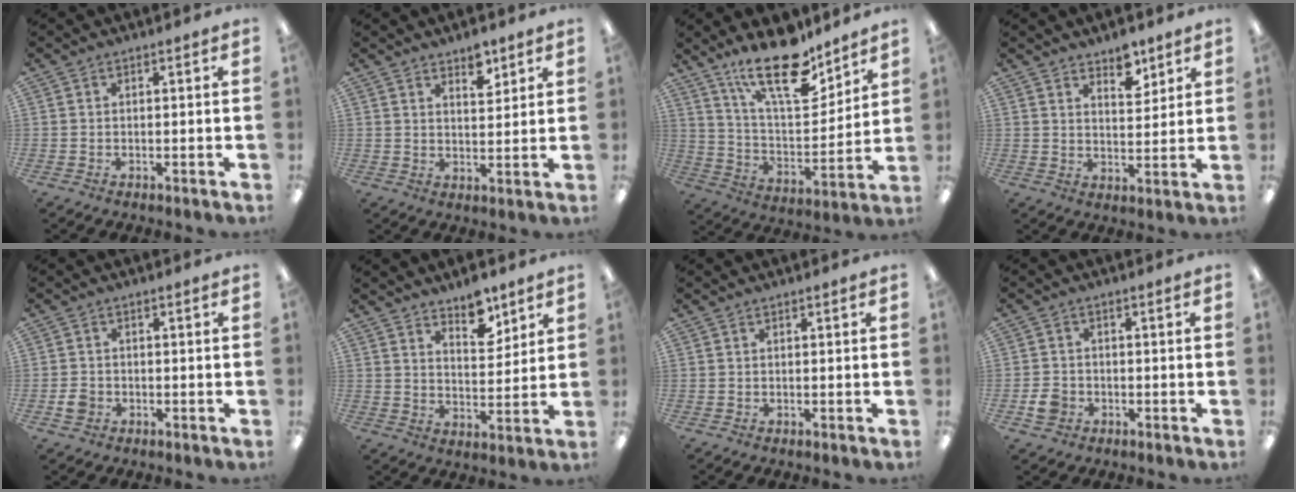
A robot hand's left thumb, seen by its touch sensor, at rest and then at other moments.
{"total": 5.0, "force": [4.0, 2.2, 2.2], "torque": [-0.011, -0.028, 0.065]}
{"total": 20.1, "force": [14.2, 7.5, 12.0], "torque": [-0.198, -0.085, 0.243]}
{"total": 6.0, "force": [4.9, 2.6, 2.2], "torque": [-0.007, -0.038, 0.082]}
{"total": 2.8, "force": [-0.9, 2.3, 1.2], "torque": [-0.018, 0.005, -0.015]}
{"total": 8.1, "force": [6.5, 3.5, 3.4], "torque": [-0.029, -0.044, 0.110]}
{"total": 0.0}
{"total": 3.6, "force": [-1.3, 3.0, 1.5], "torque": [-0.029, 0.004, -0.024]}